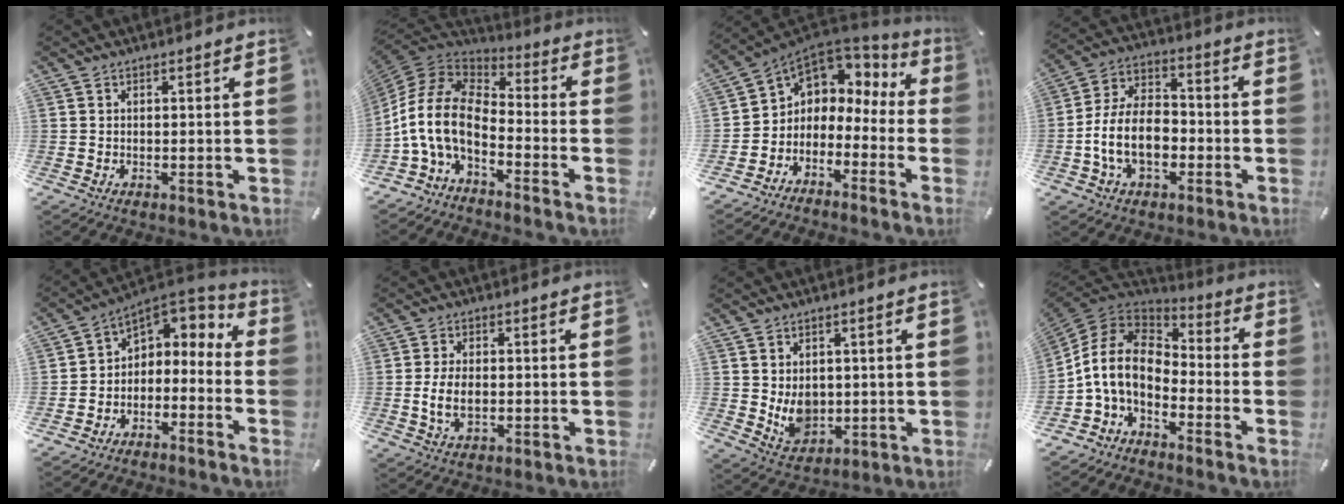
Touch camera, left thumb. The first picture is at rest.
{"total": 13.8, "force": [-6.0, 7.8, 9.6], "torque": [-0.220, 0.014, -0.117]}
{"total": 4.1, "force": [0.1, 4.1, 0.3], "torque": [-0.026, -0.025, 0.003]}
{"total": 13.2, "force": [-3.8, 8.6, 9.2], "torque": [-0.202, 0.012, -0.069]}
{"total": 3.9, "force": [0.2, 3.9, 0.5], "torque": [-0.010, -0.016, 0.004]}
{"total": 6.3, "force": [-0.7, 3.8, 5.1], "torque": [-0.107, 0.001, -0.013]}
{"total": 6.8, "force": [1.0, 5.9, 3.2], "torque": [-0.048, -0.011, 0.019]}
{"total": 12.2, "force": [-3.6, 8.2, 8.3], "torque": [-0.193, 0.016, -0.073]}